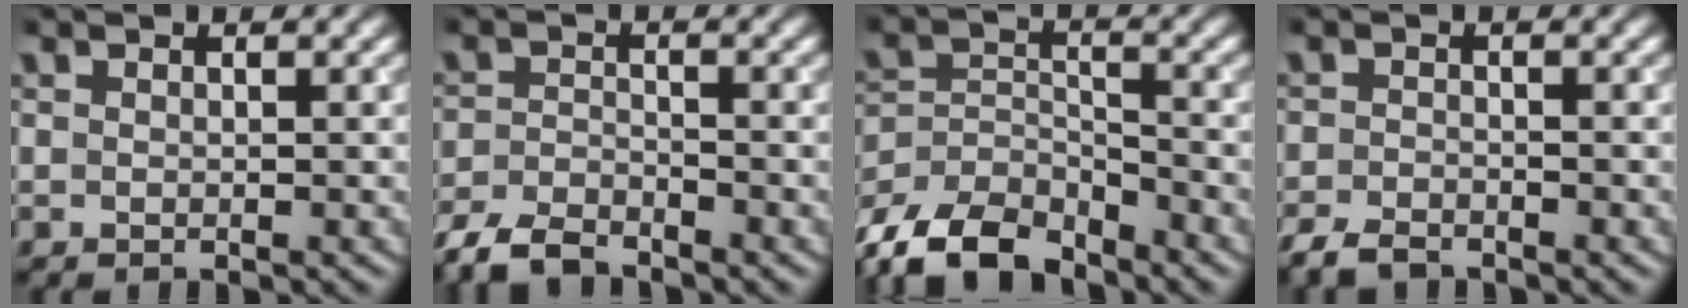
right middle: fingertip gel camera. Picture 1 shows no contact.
{"total": 4.1, "force": [-3.6, 1.1, 1.5], "torque": [-0.028, -0.007, -0.078]}
{"total": 9.4, "force": [-8.0, 3.6, 3.3], "torque": [-0.056, -0.011, -0.145]}
{"total": 2.6, "force": [-2.2, 0.9, 1.0], "torque": [-0.018, -0.004, -0.047]}